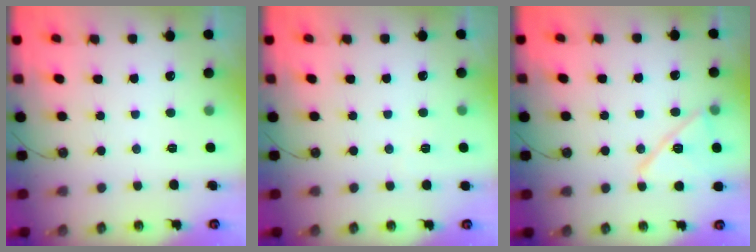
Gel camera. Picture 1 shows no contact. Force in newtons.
{"total": 1.4, "press": 1.4, "slide": 0.5}
{"total": 13.3, "press": 13.2, "slide": 1.5}